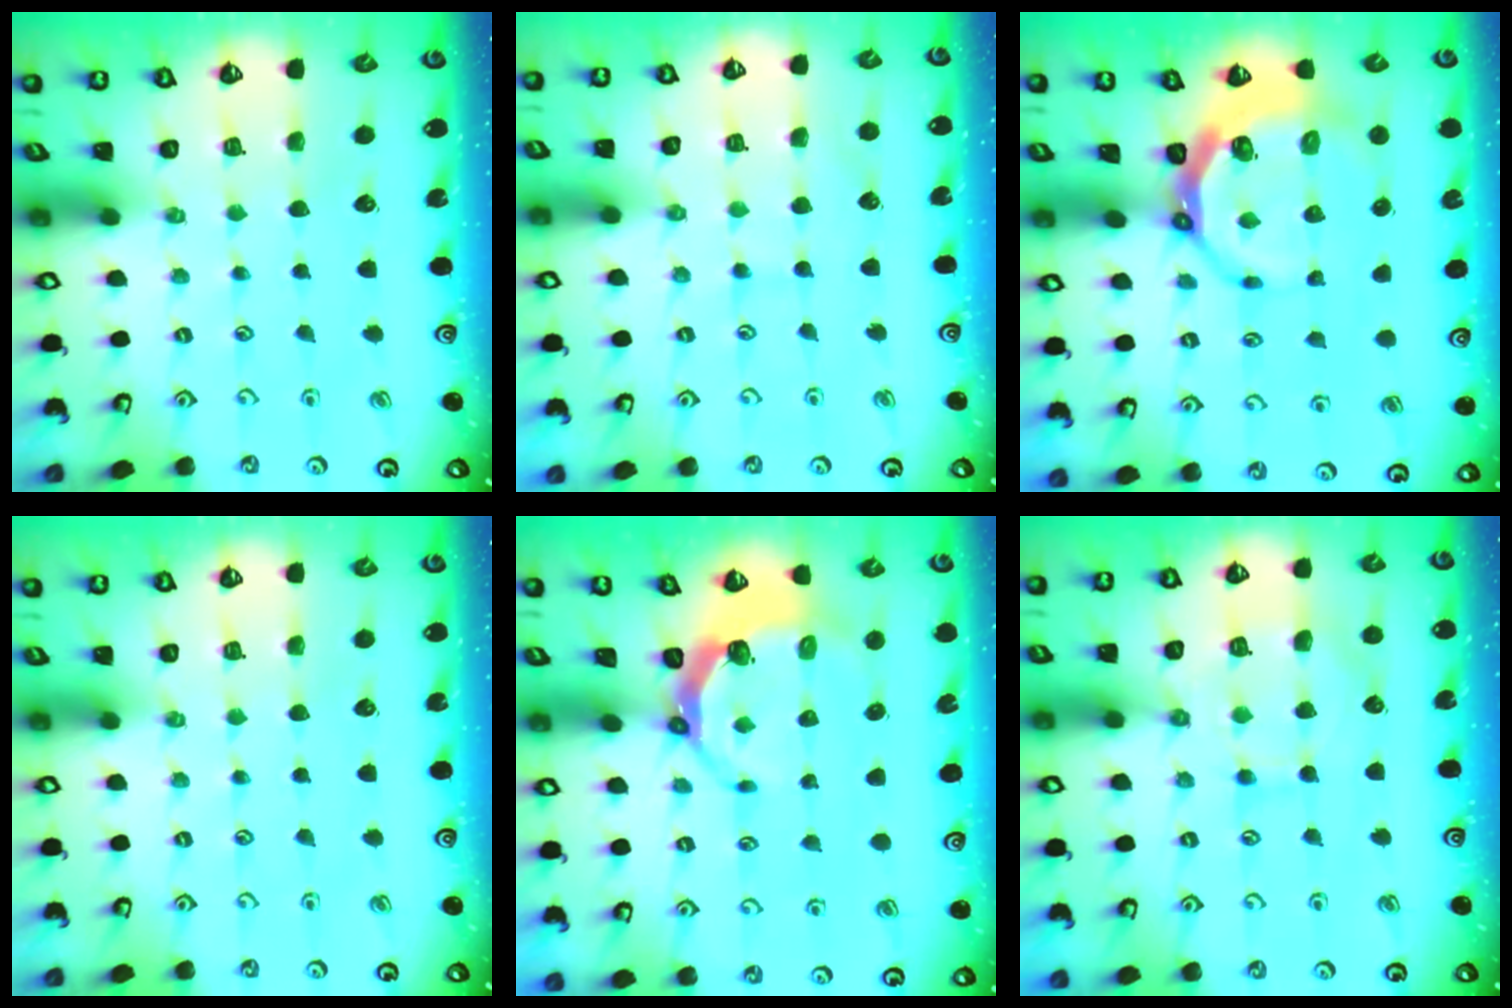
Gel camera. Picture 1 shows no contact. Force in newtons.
{"total": 5.1, "press": 5.0, "slide": 0.5}
{"total": 7.7, "press": 6.8, "slide": 3.6}
{"total": 0.0}
{"total": 5.7, "press": 4.8, "slide": 3.1}
{"total": 10.0, "press": 10.0, "slide": 1.0}